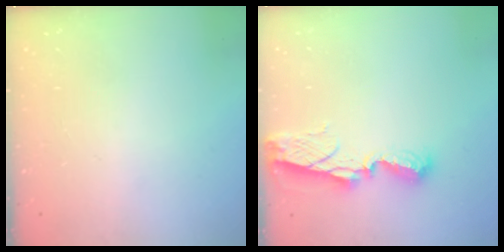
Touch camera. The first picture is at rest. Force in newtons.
{"total": 8.4, "press": 8.4, "slide": 1.1}